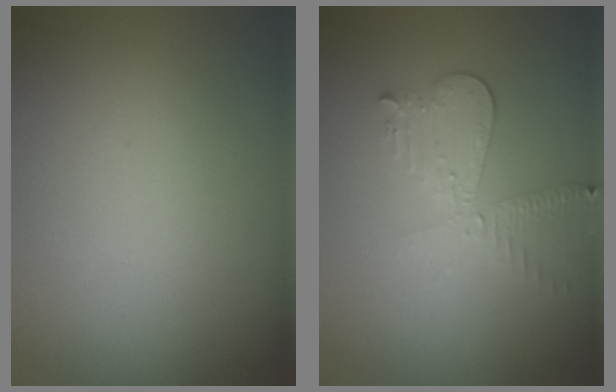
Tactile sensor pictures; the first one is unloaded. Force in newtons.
{"total": 3.1, "press": 2.7, "slide": 1.6}